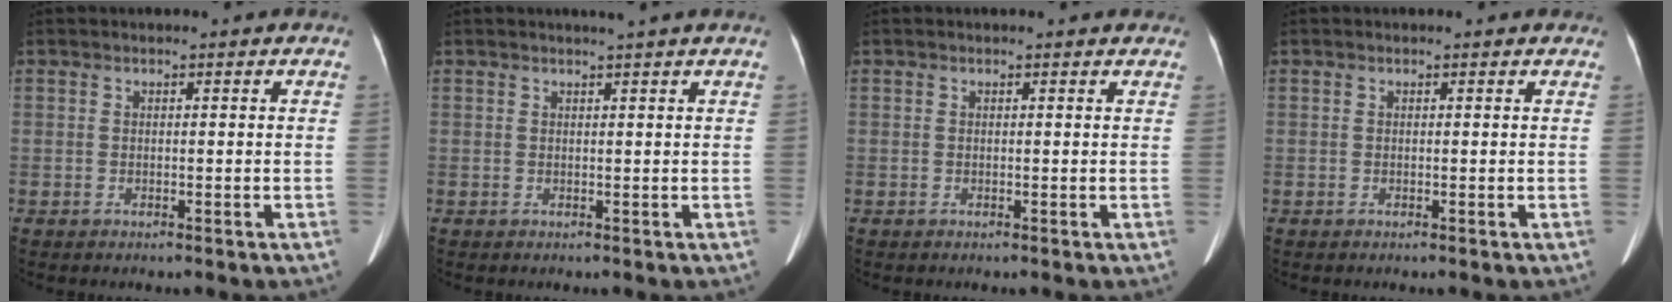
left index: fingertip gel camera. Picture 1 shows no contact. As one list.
[{"total": 2.0, "force": [1.7, -0.6, 0.9], "torque": [-0.014, 0.000, 0.027]}, {"total": 2.2, "force": [2.1, 0.6, 0.6], "torque": [-0.010, 0.005, 0.011]}, {"total": 1.5, "force": [1.4, 0.5, 0.4], "torque": [-0.011, 0.005, 0.004]}]